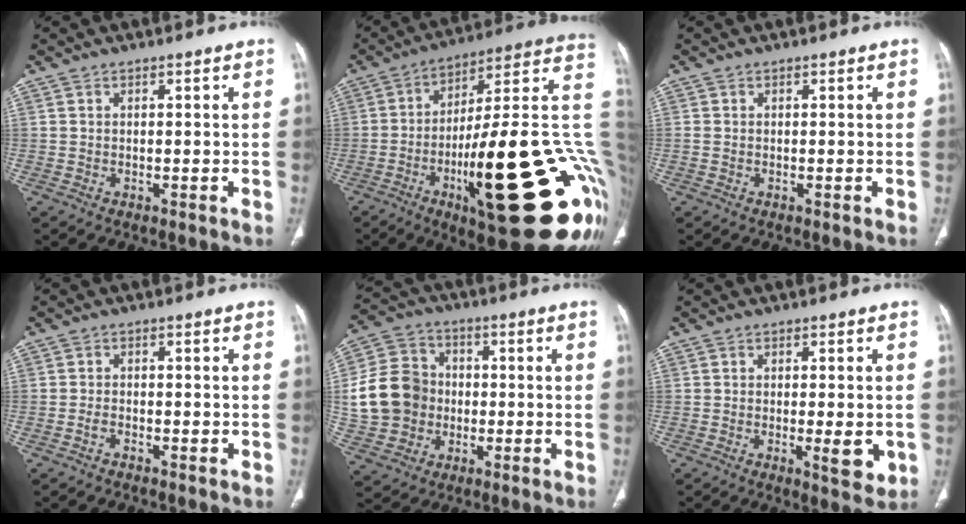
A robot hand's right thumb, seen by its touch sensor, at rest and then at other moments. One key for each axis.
{"total": 36.3, "fx": -5.4, "fy": 8.3, "fz": 34.9, "tx": -0.410, "ty": 0.016, "tz": -0.082}
{"total": 0.5, "fx": -0.1, "fy": 0.4, "fz": 0.4, "tx": -0.013, "ty": -0.002, "tz": 0.001}
{"total": 1.3, "fx": -0.9, "fy": 0.6, "fz": 0.7, "tx": -0.016, "ty": 0.006, "tz": -0.018}
{"total": 14.9, "fx": -0.7, "fy": 13.3, "fz": 6.8, "tx": -0.120, "ty": 0.025, "tz": -0.009}
{"total": 5.6, "fx": -1.2, "fy": 1.8, "fz": 5.1, "tx": -0.066, "ty": -0.009, "tz": -0.014}